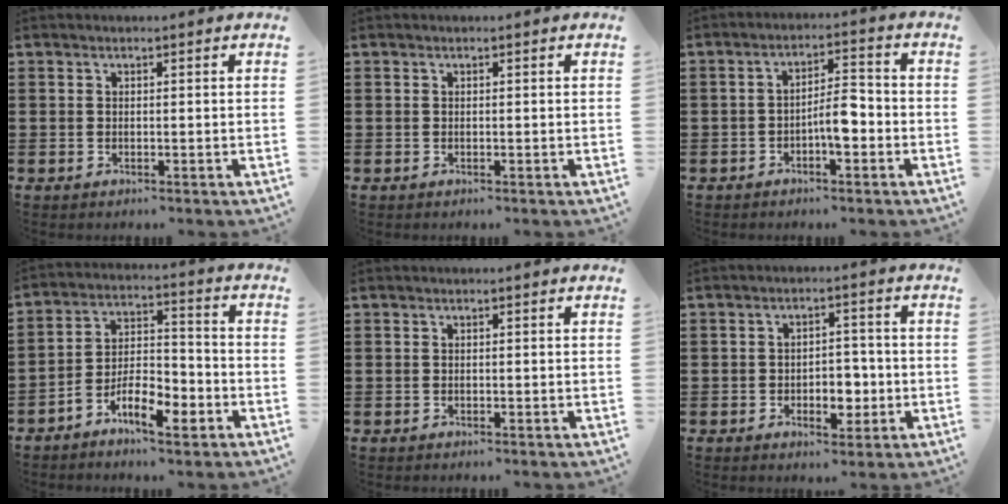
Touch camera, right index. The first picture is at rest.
{"total": 0.0}
{"total": 5.2, "force": [-1.9, 1.9, 4.5], "torque": [-0.070, 0.009, -0.038]}
{"total": 8.7, "force": [-5.3, 3.5, 5.9], "torque": [-0.117, 0.007, -0.099]}
{"total": 0.0}
{"total": 5.0, "force": [-1.6, 3.0, 3.7], "torque": [-0.057, 0.006, -0.030]}